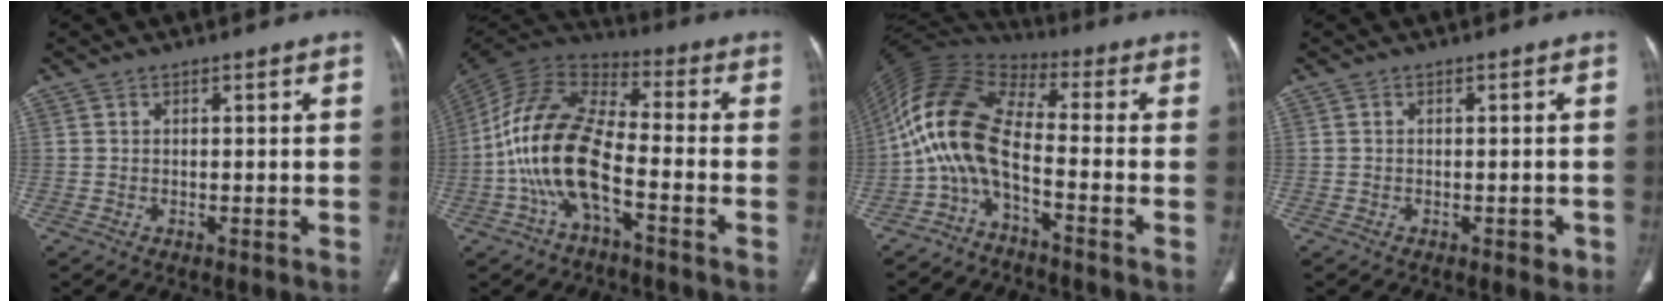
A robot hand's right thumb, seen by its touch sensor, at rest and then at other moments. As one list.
[{"total": 15.9, "force": [-4.9, 6.8, 13.5], "torque": [-0.268, 0.051, -0.100]}, {"total": 11.3, "force": [-3.8, 4.0, 9.9], "torque": [-0.210, 0.068, -0.093]}, {"total": 1.5, "force": [-0.7, 0.9, 1.0], "torque": [-0.005, 0.002, -0.008]}]